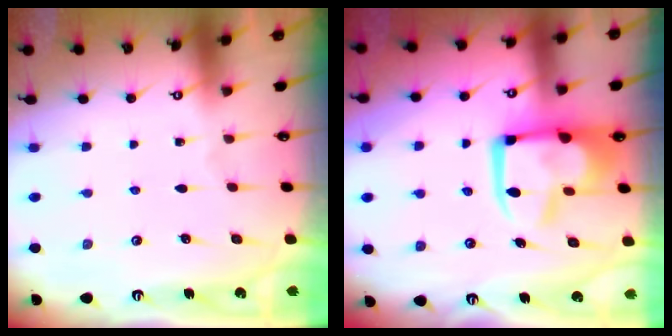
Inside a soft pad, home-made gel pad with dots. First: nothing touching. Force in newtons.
{"total": 14.7, "press": 14.6, "slide": 1.6}